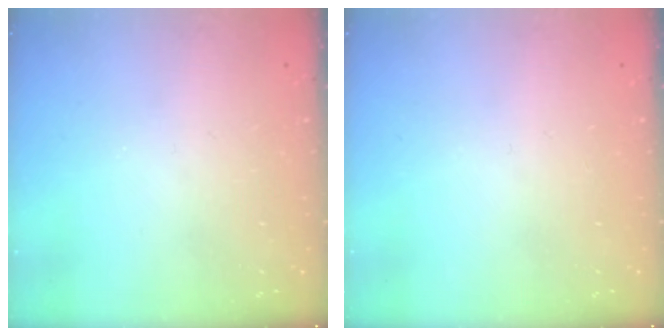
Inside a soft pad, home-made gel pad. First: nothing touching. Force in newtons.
{"total": 0.0}